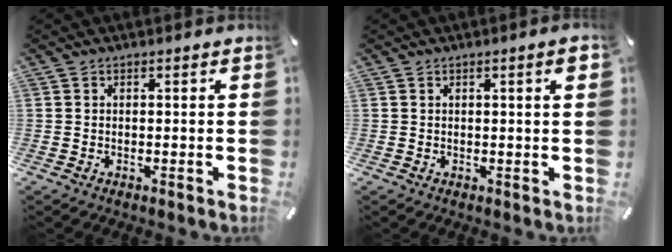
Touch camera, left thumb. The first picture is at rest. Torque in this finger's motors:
{"motor_torque": [-0.03, -0.40, 0.21, 0.14, 0.01]}